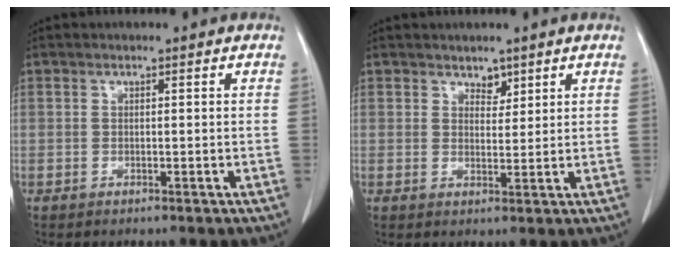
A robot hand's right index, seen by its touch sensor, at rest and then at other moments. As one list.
[{"total": 2.2, "force": [1.7, 1.2, 0.6], "torque": [-0.004, -0.004, 0.027]}]